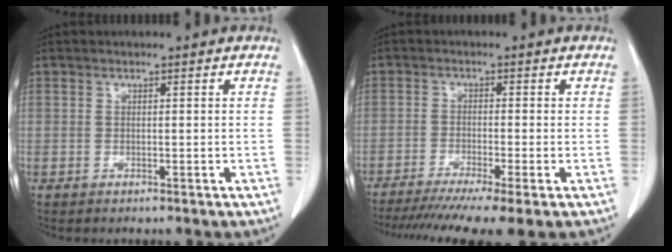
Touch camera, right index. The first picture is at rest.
{"total": 11.8, "force": [-9.0, -0.1, 7.5], "torque": [-0.116, -0.025, -0.143]}